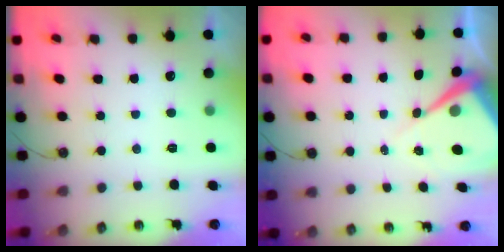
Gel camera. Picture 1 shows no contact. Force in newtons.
{"total": 7.2, "press": 7.2, "slide": 0.6}